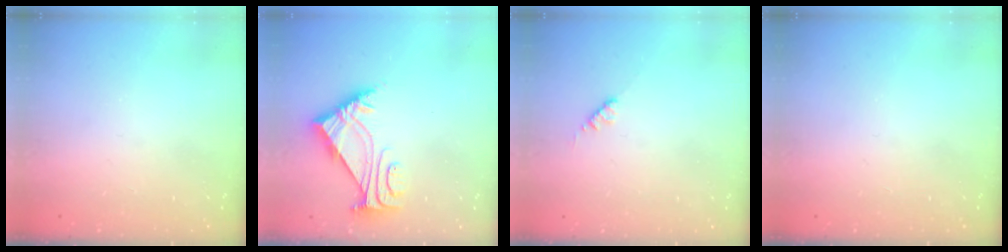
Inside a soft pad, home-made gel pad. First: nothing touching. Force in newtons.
{"total": 5.5, "press": 5.3, "slide": 1.1}
{"total": 2.8, "press": 2.8, "slide": 0.4}
{"total": 0.0}